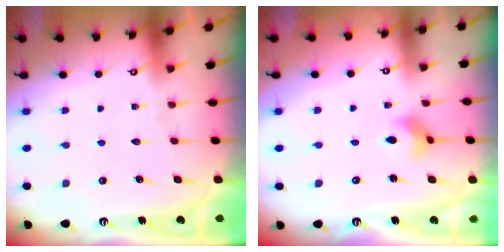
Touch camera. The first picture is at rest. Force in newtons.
{"total": 3.7, "press": 3.6, "slide": 0.7}